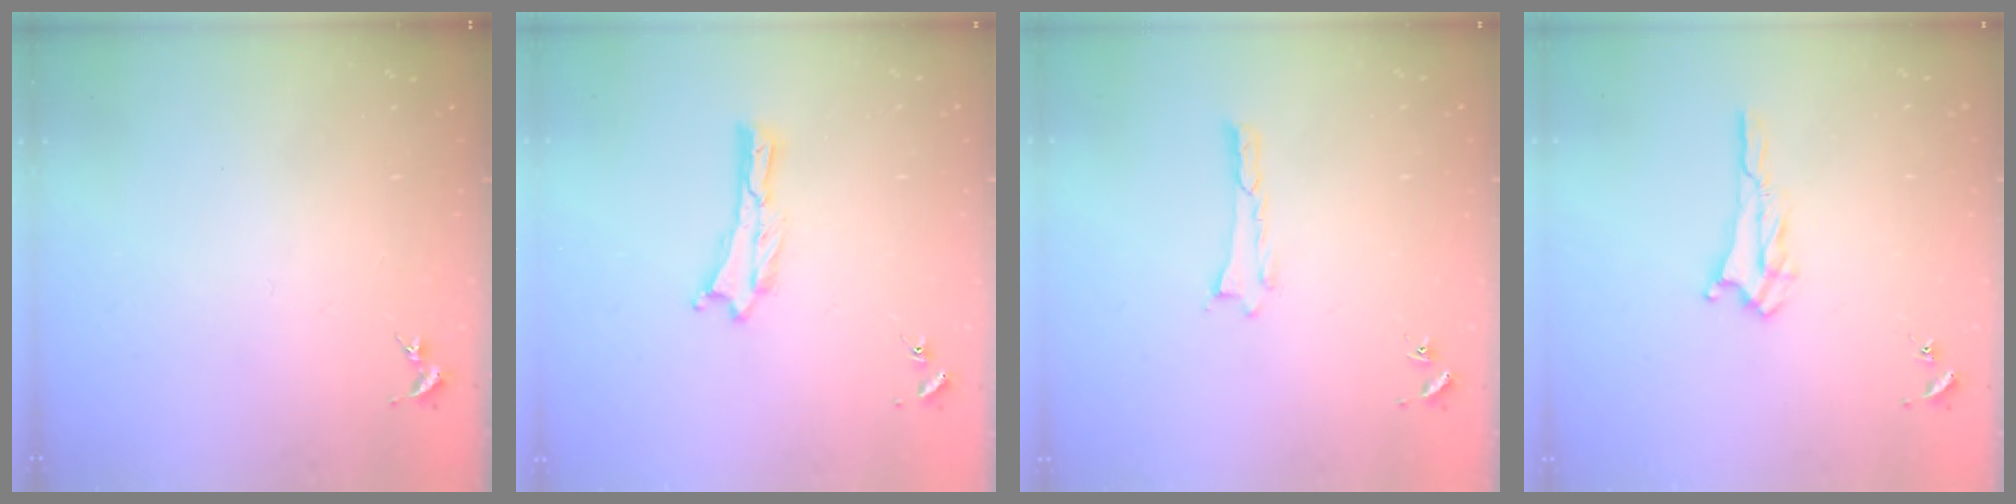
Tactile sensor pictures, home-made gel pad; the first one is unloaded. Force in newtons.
{"total": 0.0}
{"total": 0.0}
{"total": 1.7, "press": 1.7, "slide": 0.2}